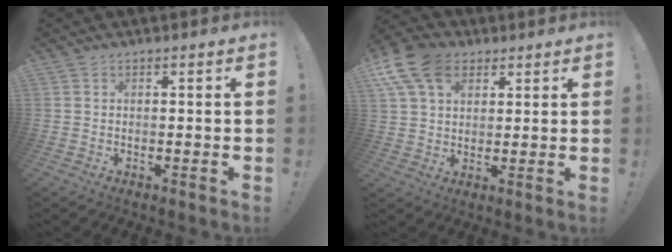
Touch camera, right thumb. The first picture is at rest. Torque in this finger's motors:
{"motor_torque": [0.16, 0.55, 0.97, 0.51, 0.05]}